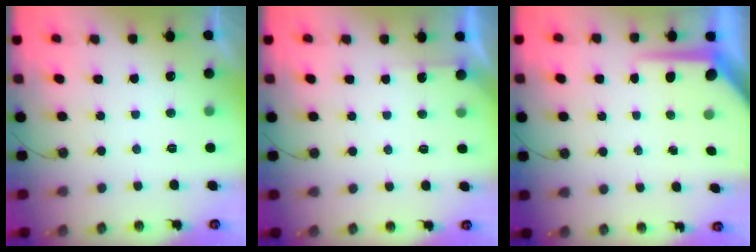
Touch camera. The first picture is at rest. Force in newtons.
{"total": 1.7, "press": 1.7, "slide": 0.3}
{"total": 8.7, "press": 8.6, "slide": 0.9}